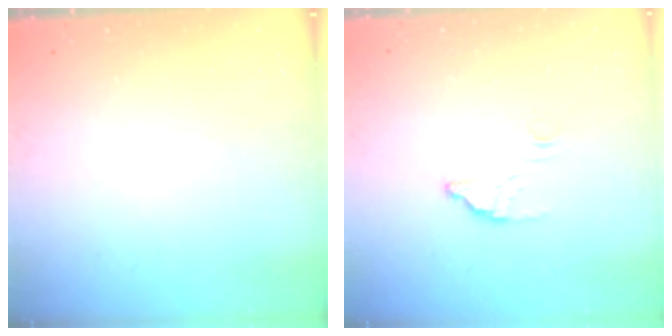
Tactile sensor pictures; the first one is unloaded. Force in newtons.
{"total": 3.8, "press": 3.8, "slide": 0.3}